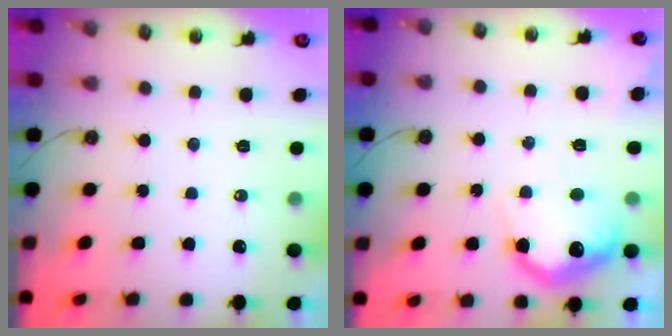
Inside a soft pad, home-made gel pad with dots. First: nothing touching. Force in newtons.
{"total": 15.2, "press": 15.2, "slide": 1.0}